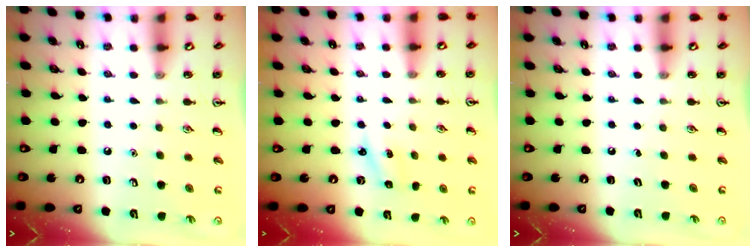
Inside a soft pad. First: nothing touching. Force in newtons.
{"total": 2.2, "press": 2.1, "slide": 0.8}
{"total": 0.0}